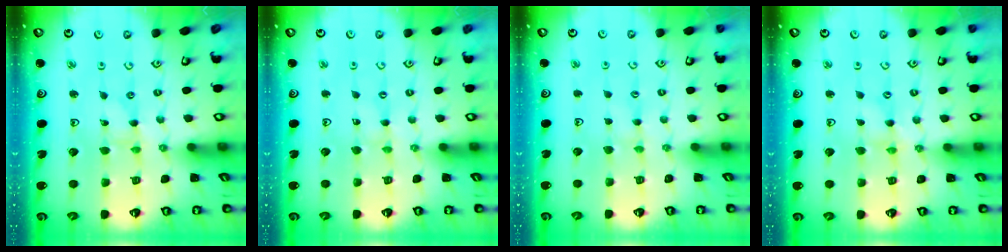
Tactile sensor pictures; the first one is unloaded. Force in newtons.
{"total": 0.0}
{"total": 1.7, "press": 1.7, "slide": 0.3}
{"total": 1.6, "press": 1.6, "slide": 0.2}